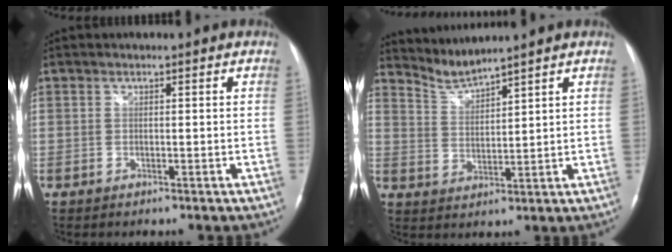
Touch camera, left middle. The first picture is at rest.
{"total": 4.1, "force": [4.0, -1.1, -0.2], "torque": [-0.007, -0.009, 0.089]}